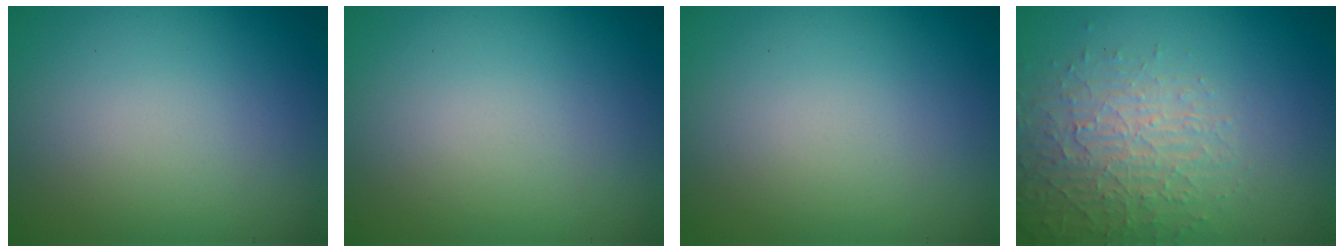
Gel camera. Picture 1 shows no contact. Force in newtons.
{"total": 0.0}
{"total": 0.0}
{"total": 4.1, "press": 4.0, "slide": 0.9}